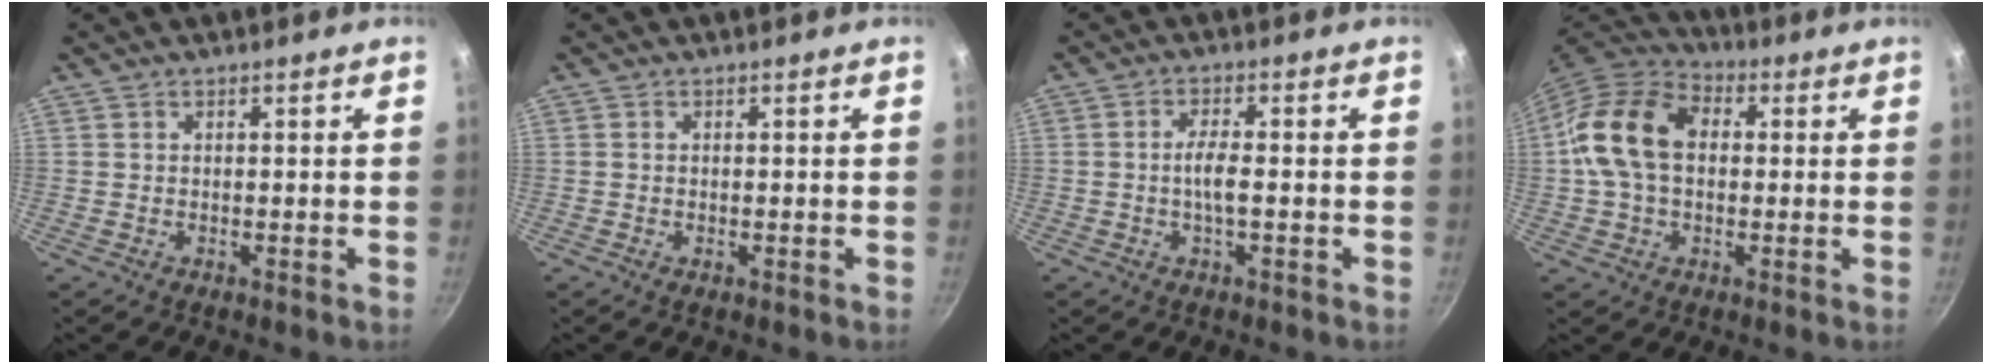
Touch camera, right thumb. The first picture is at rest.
{"total": 0.8, "force": [-0.3, 0.5, 0.6], "torque": [-0.008, 0.000, -0.006]}
{"total": 3.8, "force": [-0.8, 0.9, 3.6], "torque": [-0.074, 0.010, -0.019]}
{"total": 14.5, "force": [1.0, 10.2, 10.3], "torque": [-0.163, 0.027, 0.000]}